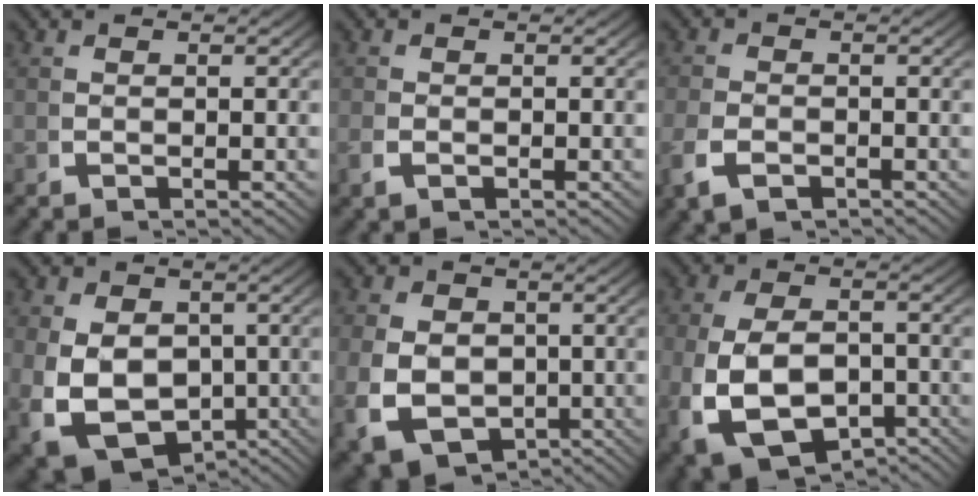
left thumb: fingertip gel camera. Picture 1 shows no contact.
{"total": 0.6, "force": [-0.2, 0.5, 0.4], "torque": [-0.014, -0.004, -0.002]}
{"total": 2.6, "force": [-1.4, 1.7, 1.3], "torque": [-0.034, -0.011, -0.020]}
{"total": 13.8, "force": [-3.4, 10.6, 8.2], "torque": [-0.187, -0.078, -0.020]}
{"total": 10.0, "force": [-2.5, 8.1, 5.3], "torque": [-0.126, -0.059, -0.010]}
{"total": 11.4, "force": [-3.5, 7.9, 7.5], "torque": [-0.169, -0.066, -0.024]}